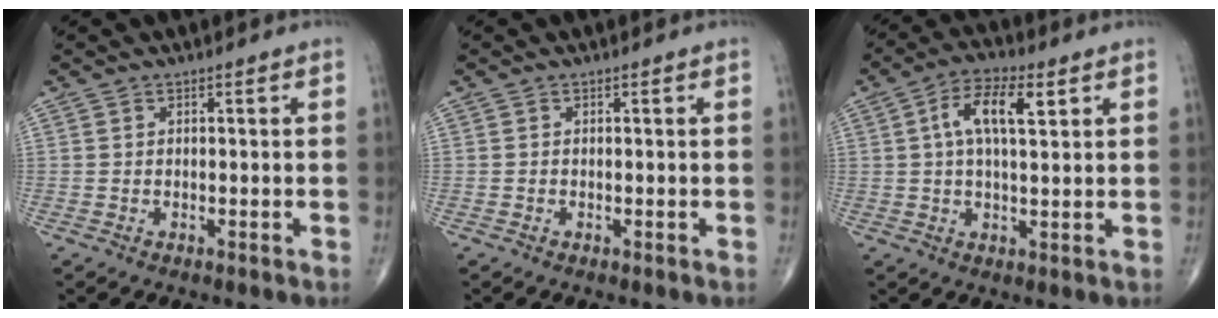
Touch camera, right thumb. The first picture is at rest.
{"total": 0.0}
{"total": 9.0, "force": [2.8, 3.7, 7.8], "torque": [-0.140, 0.011, 0.044]}